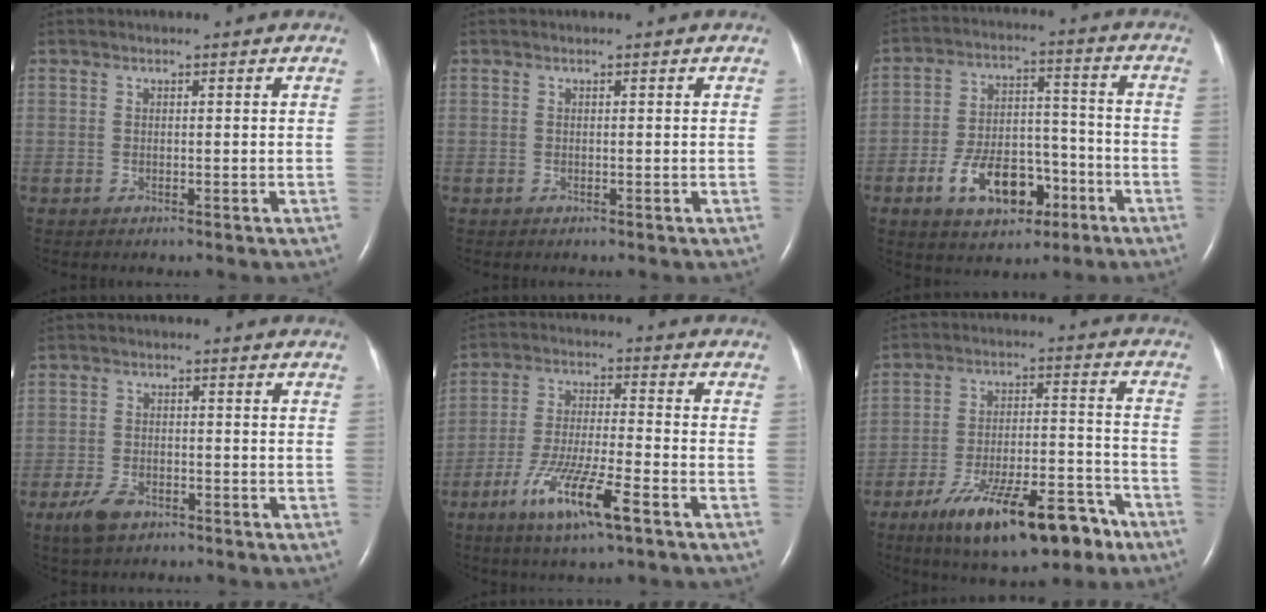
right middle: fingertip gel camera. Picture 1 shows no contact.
{"total": 0.0}
{"total": 11.4, "force": [-5.5, 6.3, 7.8], "torque": [-0.147, 0.018, -0.085]}
{"total": 4.5, "force": [-2.9, 2.2, 2.6], "torque": [-0.062, -0.004, -0.047]}
{"total": 11.1, "force": [-6.1, 1.2, 9.2], "torque": [-0.182, -0.018, -0.109]}
{"total": 17.4, "force": [-11.3, 5.2, 12.2], "torque": [-0.179, 0.007, -0.178]}